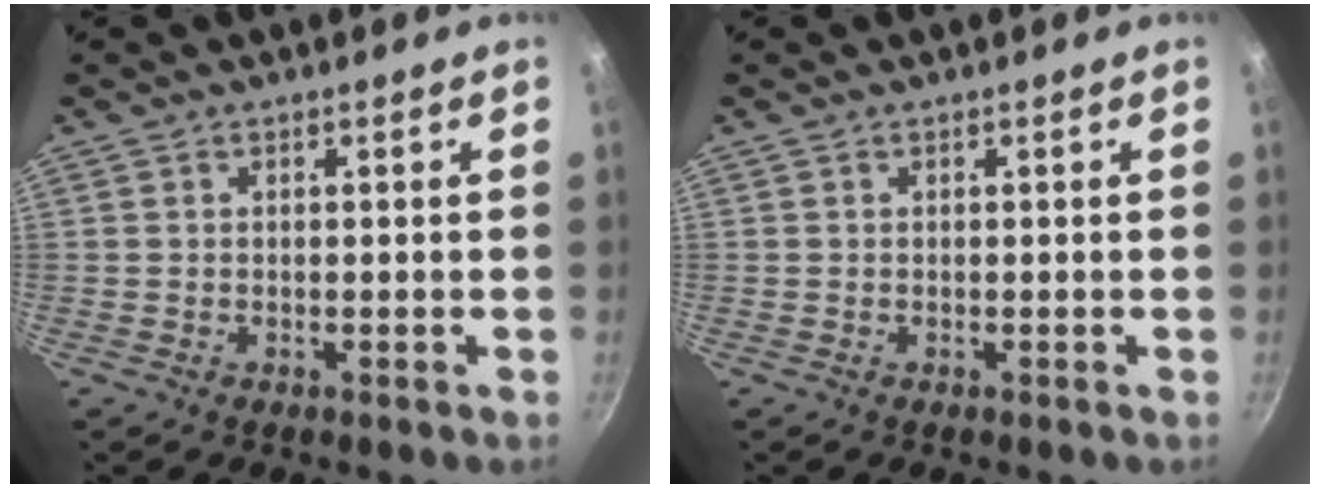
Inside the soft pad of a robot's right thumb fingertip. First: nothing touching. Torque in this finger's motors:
{"motor_torque": [-0.09, 0.08, -0.01, 0.00, 0.01]}